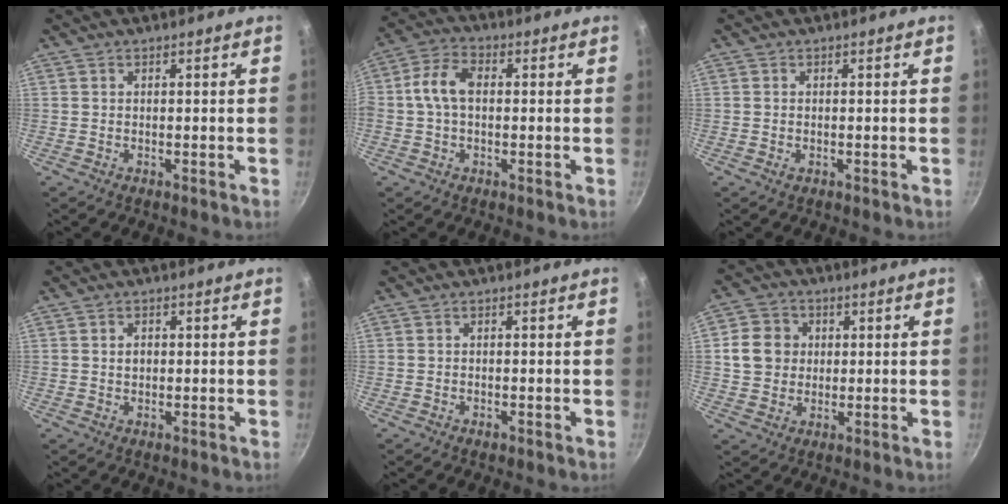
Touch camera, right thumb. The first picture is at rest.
{"total": 7.3, "force": [0.3, 4.6, 5.6], "torque": [-0.113, 0.027, -0.007]}
{"total": 0.7, "force": [-0.2, 0.4, 0.5], "torque": [-0.010, 0.001, -0.004]}
{"total": 1.8, "force": [0.1, 1.4, 1.1], "torque": [-0.013, 0.003, 0.002]}
{"total": 0.9, "force": [-0.6, 0.5, 0.5], "torque": [-0.011, 0.003, -0.009]}
{"total": 8.1, "force": [1.3, 7.2, 3.3], "torque": [-0.031, 0.006, 0.016]}